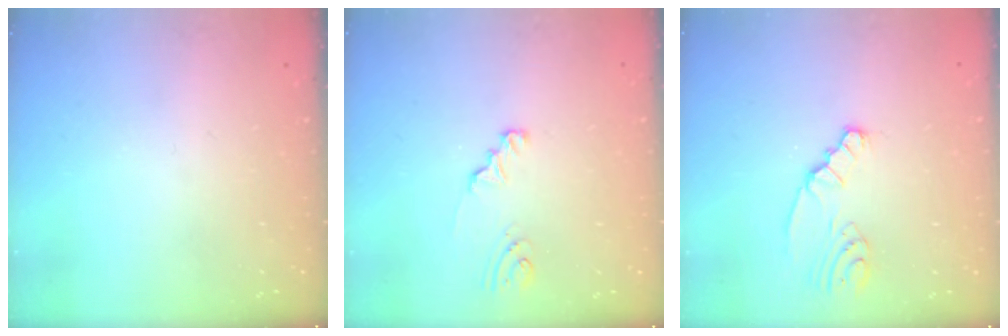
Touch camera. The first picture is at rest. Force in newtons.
{"total": 1.7, "press": 1.7, "slide": 0.1}
{"total": 2.2, "press": 2.2, "slide": 0.1}